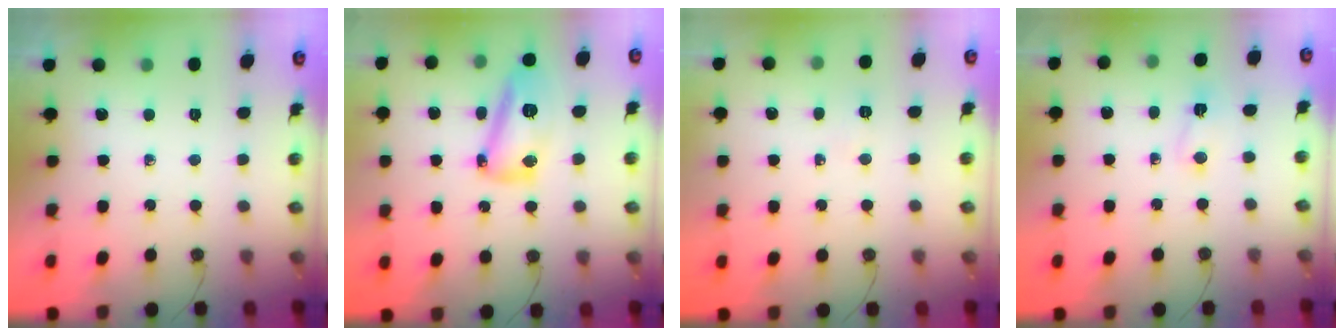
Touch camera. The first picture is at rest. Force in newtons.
{"total": 14.1, "press": 13.5, "slide": 4.1}
{"total": 2.8, "press": 2.6, "slide": 0.9}
{"total": 2.1, "press": 2.1, "slide": 0.4}